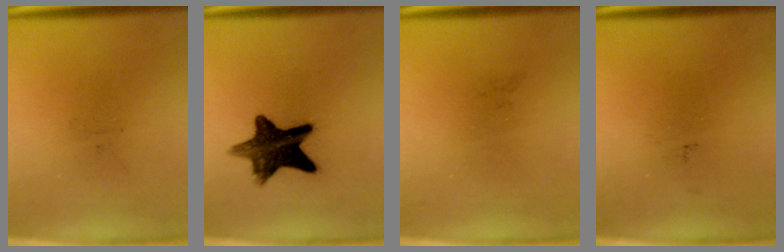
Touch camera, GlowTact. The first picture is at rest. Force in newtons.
{"total": 11.8}
{"total": 0.0}
{"total": 0.0}